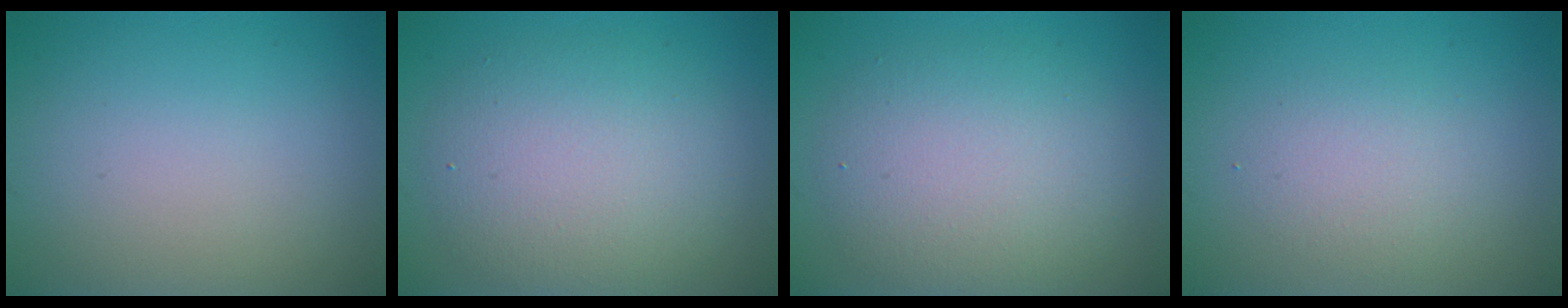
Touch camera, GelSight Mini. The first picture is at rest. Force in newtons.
{"total": 6.1, "press": 6.1, "slide": 0.1}
{"total": 5.7, "press": 5.7, "slide": 0.3}
{"total": 2.1, "press": 2.1, "slide": 0.2}